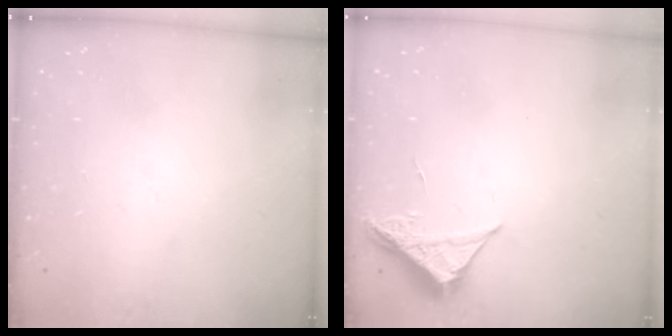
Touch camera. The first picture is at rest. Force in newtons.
{"total": 5.2, "press": 5.1, "slide": 0.3}